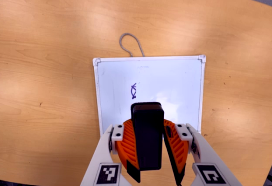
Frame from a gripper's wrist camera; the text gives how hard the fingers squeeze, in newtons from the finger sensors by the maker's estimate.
{"total": 9.6, "left": 9.4, "right": 9.7}